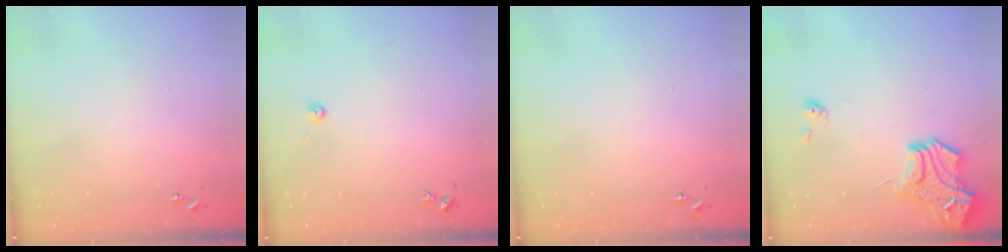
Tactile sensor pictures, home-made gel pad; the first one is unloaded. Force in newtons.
{"total": 2.7, "press": 2.7, "slide": 0.2}
{"total": 0.0}
{"total": 15.5, "press": 15.4, "slide": 1.4}